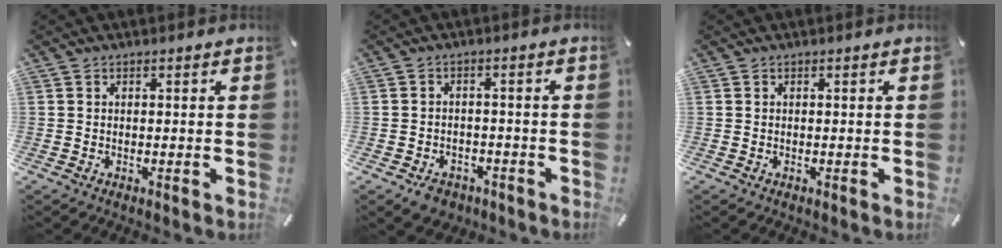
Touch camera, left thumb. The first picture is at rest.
{"total": 4.4, "force": [-2.8, 3.2, 1.3], "torque": [-0.024, 0.016, -0.050]}
{"total": 0.0}